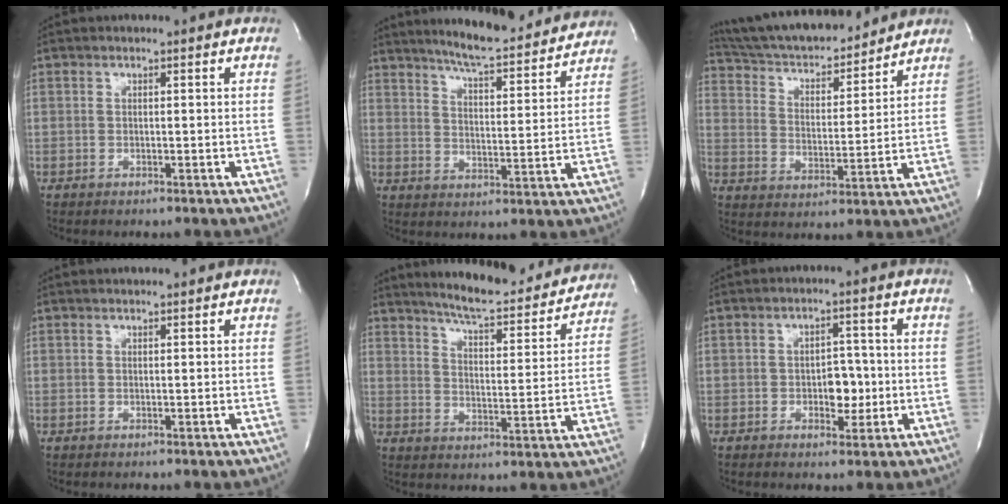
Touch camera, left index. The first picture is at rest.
{"total": 16.3, "force": [15.0, 1.9, 6.2], "torque": [-0.092, -0.010, 0.203]}
{"total": 18.5, "force": [17.0, 3.6, 6.4], "torque": [-0.110, 0.014, 0.271]}
{"total": 1.8, "force": [1.7, 0.1, 0.7], "torque": [-0.008, 0.015, 0.028]}
{"total": 18.6, "force": [17.0, 2.7, 6.8], "torque": [-0.094, -0.020, 0.224]}
{"total": 4.0, "force": [-0.7, 2.5, 3.1], "torque": [-0.036, 0.005, -0.006]}